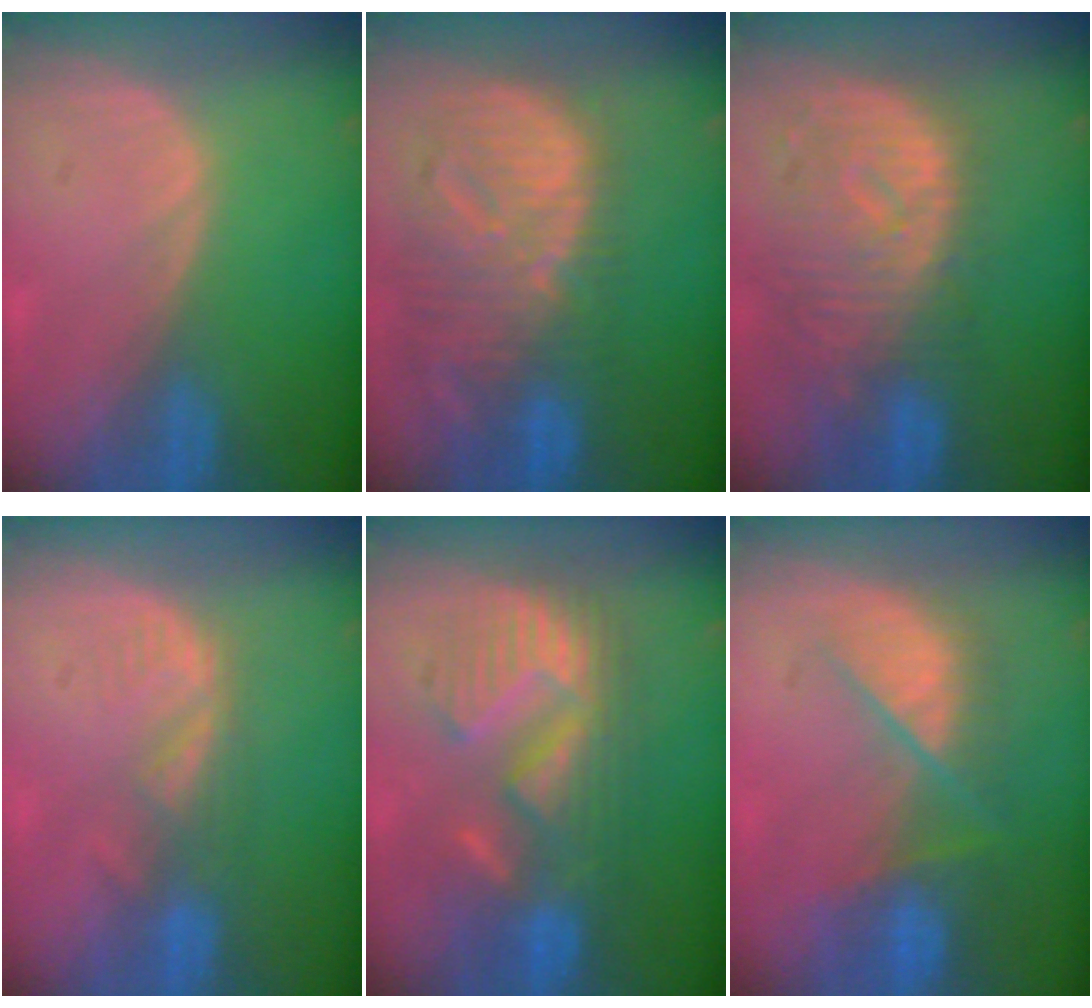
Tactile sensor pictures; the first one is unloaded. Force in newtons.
{"total": 12.6, "press": 11.0, "slide": 6.2}
{"total": 11.3, "press": 9.9, "slide": 5.4}
{"total": 4.0, "press": 3.6, "slide": 1.7}
{"total": 10.1, "press": 10.0, "slide": 0.6}
{"total": 8.5, "press": 7.5, "slide": 4.1}